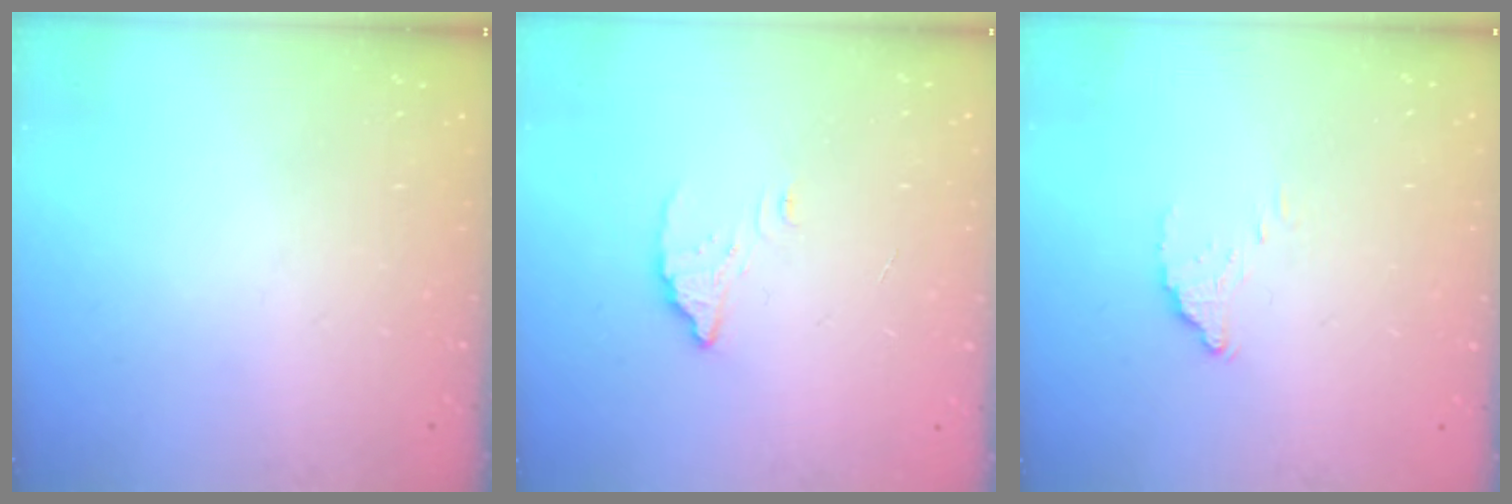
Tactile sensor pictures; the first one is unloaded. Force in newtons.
{"total": 3.0, "press": 3.0, "slide": 0.2}
{"total": 3.3, "press": 3.3, "slide": 0.0}